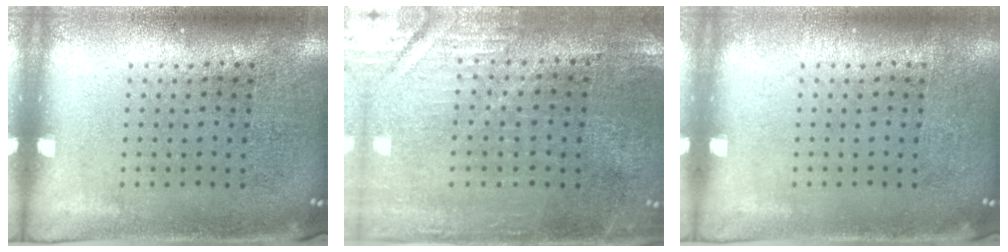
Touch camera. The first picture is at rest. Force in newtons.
{"total": 0.7, "press": 0.6, "slide": 0.2}
{"total": 0.0}